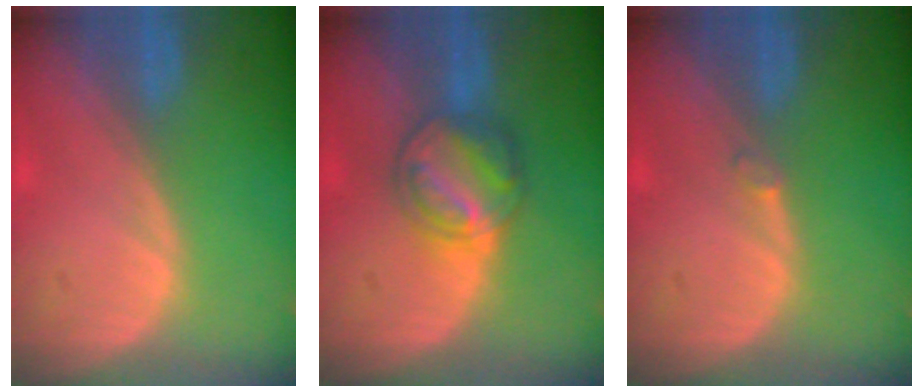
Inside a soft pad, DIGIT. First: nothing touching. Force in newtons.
{"total": 6.1, "press": 6.0, "slide": 0.8}
{"total": 0.7, "press": 0.7, "slide": 0.2}